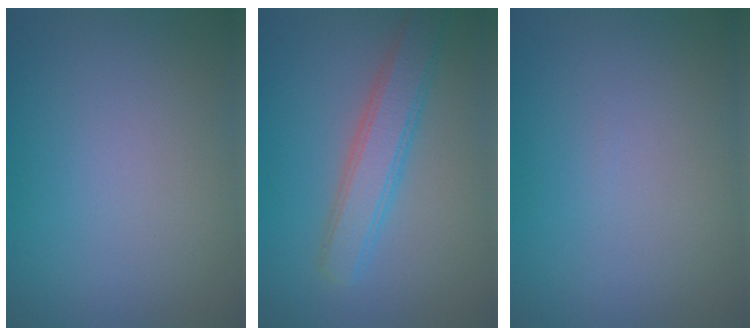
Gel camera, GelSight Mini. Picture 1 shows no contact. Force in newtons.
{"total": 3.9, "press": 3.9, "slide": 0.2}
{"total": 0.0}